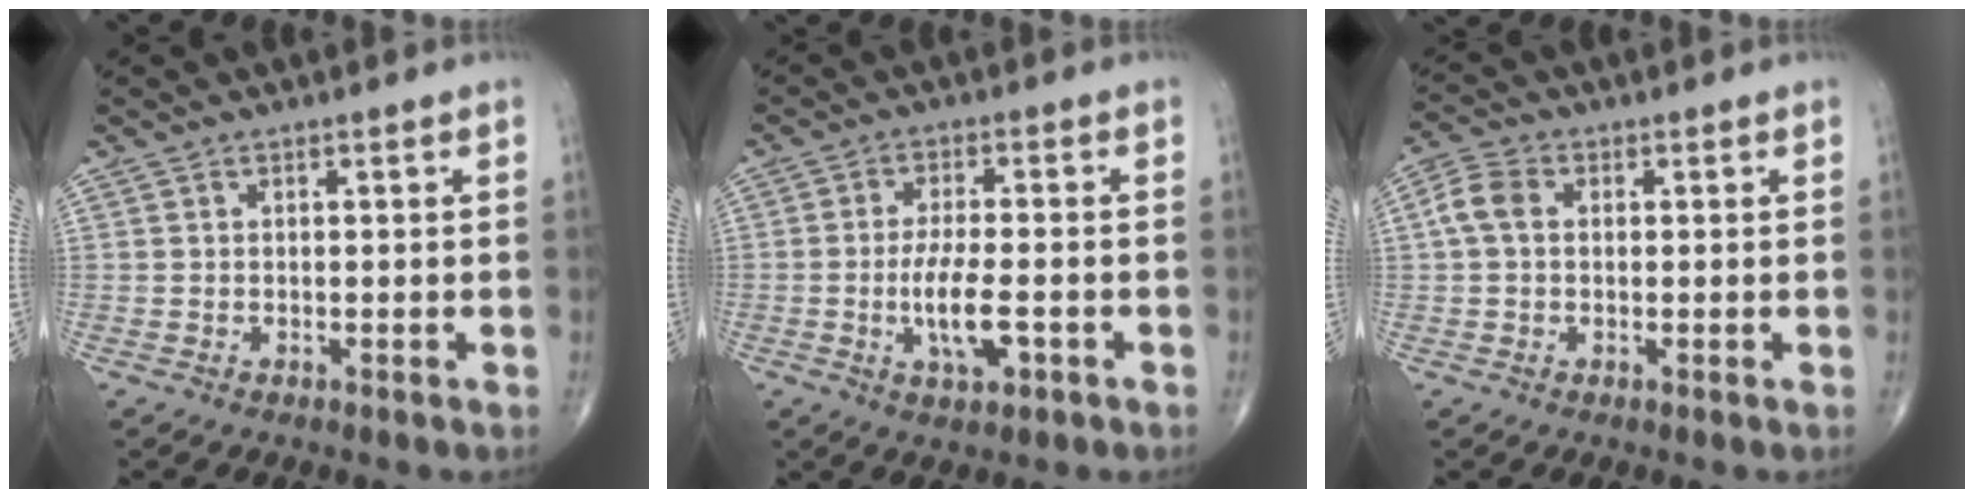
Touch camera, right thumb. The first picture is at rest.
{"total": 7.5, "force": [-2.1, 2.5, 6.7], "torque": [-0.127, 0.001, -0.036]}
{"total": 4.9, "force": [0.5, 3.5, 3.3], "torque": [-0.075, 0.015, 0.005]}